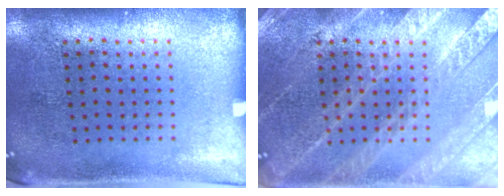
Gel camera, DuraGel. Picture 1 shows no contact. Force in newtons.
{"total": 4.6, "press": 4.6, "slide": 0.7}